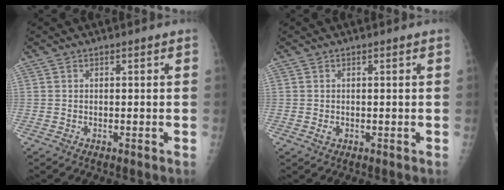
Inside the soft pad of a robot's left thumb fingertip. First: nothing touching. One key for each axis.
{"total": 0.9, "fx": 0.1, "fy": 0.5, "fz": 0.7, "tx": -0.011, "ty": 0.000, "tz": 0.005}